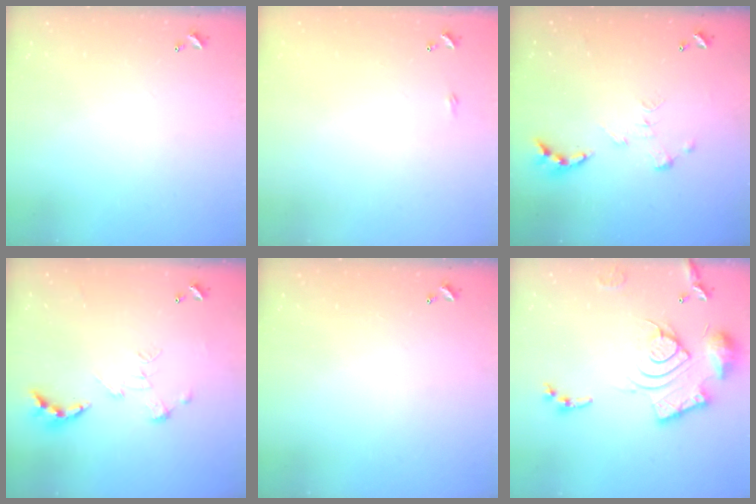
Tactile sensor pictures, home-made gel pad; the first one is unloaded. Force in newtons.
{"total": 2.2, "press": 2.1, "slide": 0.4}
{"total": 0.0}
{"total": 0.8, "press": 0.8, "slide": 0.3}
{"total": 0.0}
{"total": 19.5, "press": 19.4, "slide": 2.0}